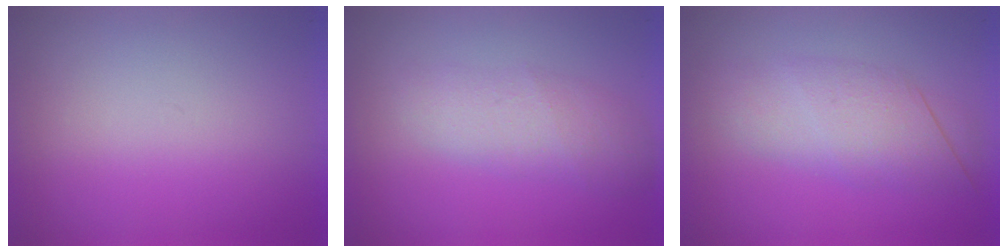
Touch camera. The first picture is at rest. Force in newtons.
{"total": 2.3}
{"total": 3.1}